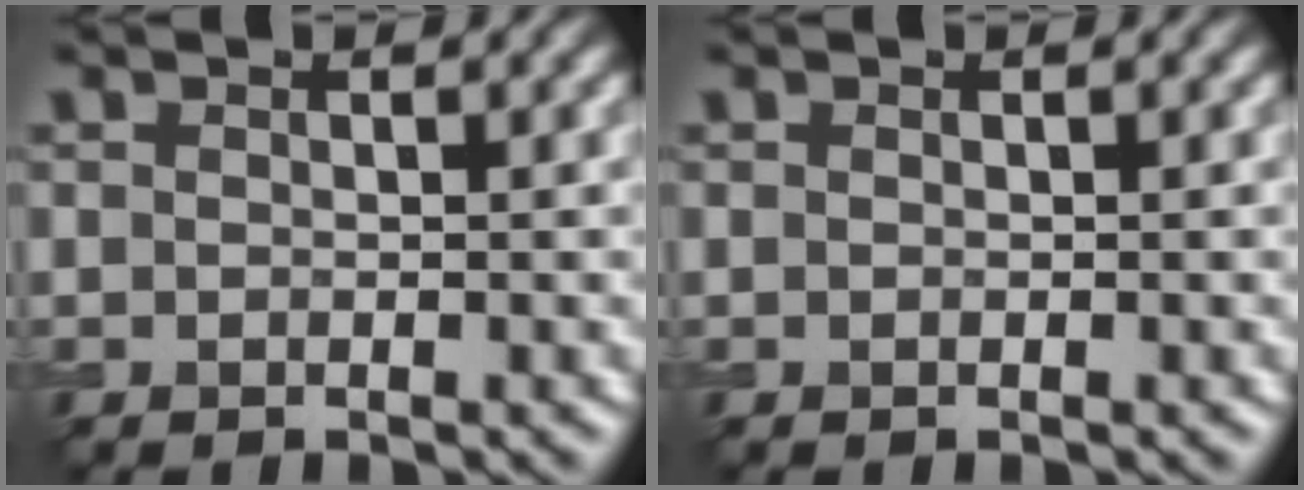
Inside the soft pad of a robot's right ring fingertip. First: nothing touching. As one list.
[{"total": 0.0}]